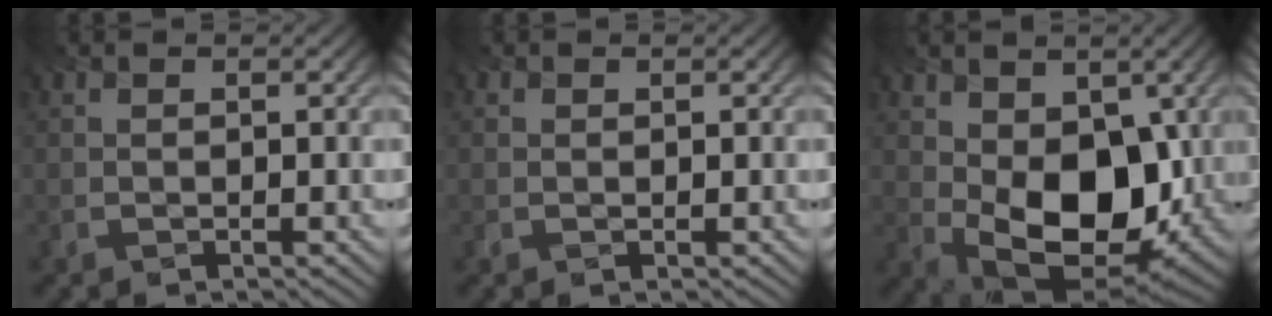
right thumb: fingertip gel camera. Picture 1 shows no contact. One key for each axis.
{"total": 0.0}
{"total": 13.0, "fx": -0.2, "fy": 8.3, "fz": 10.0, "tx": -0.177, "ty": -0.029, "tz": 0.004}